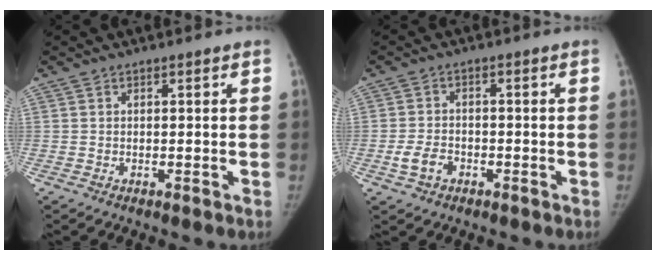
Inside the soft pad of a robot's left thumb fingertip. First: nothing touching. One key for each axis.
{"total": 4.3, "fx": -1.9, "fy": 3.0, "fz": 2.5, "tx": -0.045, "ty": 0.015, "tz": -0.033}